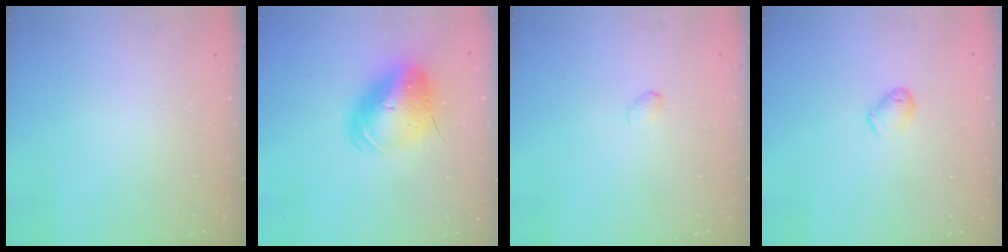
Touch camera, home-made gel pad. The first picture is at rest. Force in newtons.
{"total": 13.4, "press": 13.2, "slide": 2.3}
{"total": 2.9, "press": 2.9, "slide": 0.5}
{"total": 5.6, "press": 5.5, "slide": 1.0}